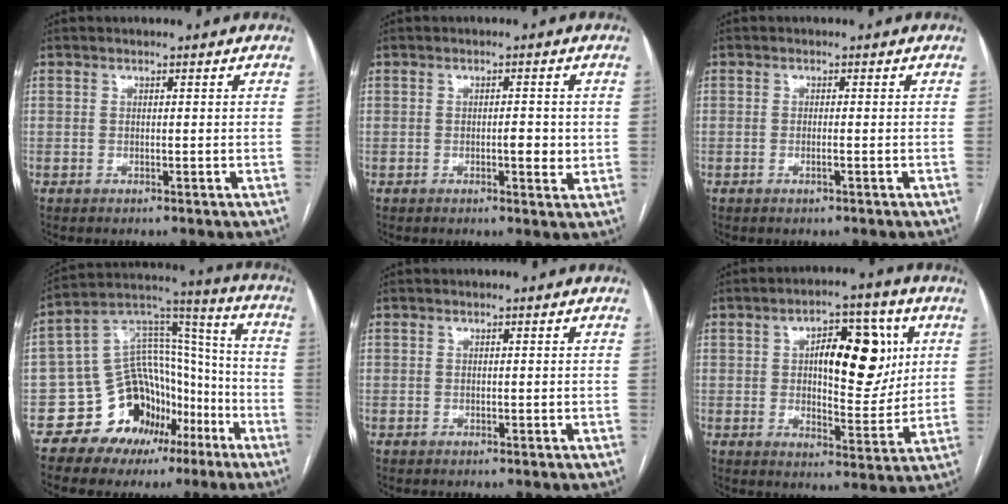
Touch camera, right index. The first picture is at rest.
{"total": 3.2, "force": [-0.2, 0.9, 3.1], "torque": [-0.047, -0.001, -0.003]}
{"total": 1.1, "force": [-0.4, 0.0, 1.0], "torque": [-0.022, -0.002, -0.007]}
{"total": 15.3, "force": [-7.8, 10.7, 7.6], "torque": [-0.120, 0.068, -0.120]}
{"total": 0.0}
{"total": 13.0, "force": [3.0, 6.4, 11.0], "torque": [-0.140, 0.019, 0.053]}